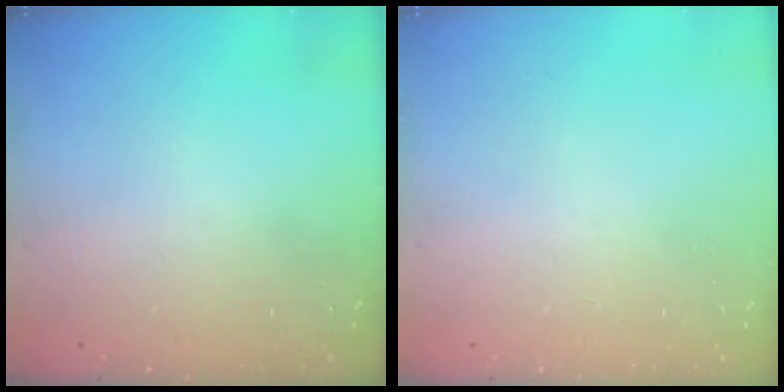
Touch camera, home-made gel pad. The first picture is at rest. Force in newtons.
{"total": 0.0}